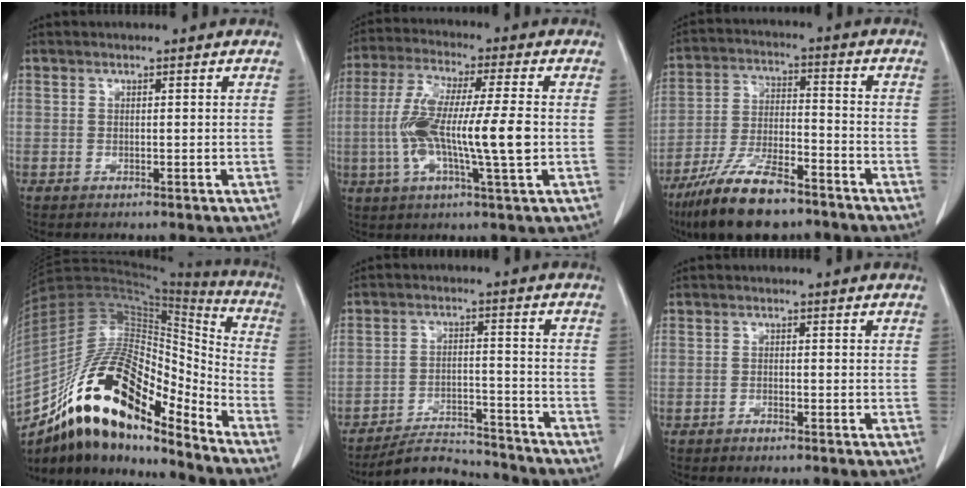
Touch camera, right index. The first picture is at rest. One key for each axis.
{"total": 13.8, "fx": -1.4, "fy": 1.1, "fz": 13.7, "tx": -0.264, "ty": 0.001, "tz": -0.029}
{"total": 14.1, "fx": -10.3, "fy": 3.7, "fz": 8.9, "tx": -0.174, "ty": -0.017, "tz": -0.186}
{"total": 21.2, "fx": -14.8, "fy": 6.5, "fz": 13.8, "tx": -0.257, "ty": 0.030, "tz": -0.258}
{"total": 9.9, "fx": -9.8, "fy": 1.6, "fz": 0.8, "tx": -0.006, "ty": 0.015, "tz": -0.155}
{"total": 1.1, "fx": -0.9, "fy": 0.3, "fz": 0.6, "tx": -0.013, "ty": 0.000, "tz": -0.012}